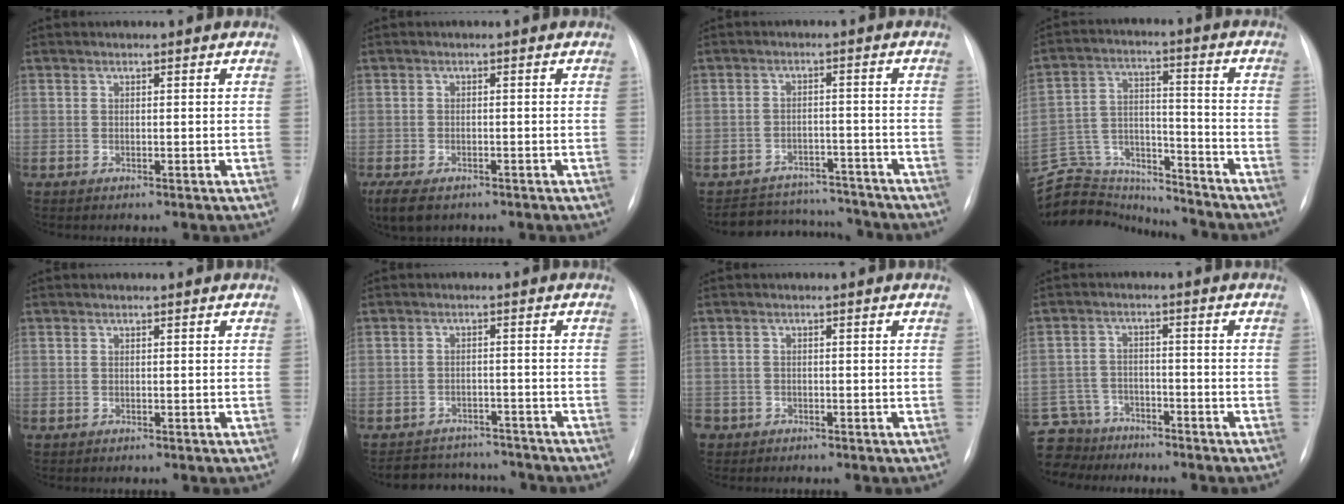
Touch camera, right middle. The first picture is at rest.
{"total": 7.3, "force": [-5.0, 3.6, 4.0], "torque": [-0.083, -0.014, -0.077]}
{"total": 10.9, "force": [-10.3, 3.4, 1.0], "torque": [-0.008, 0.018, -0.139]}
{"total": 19.5, "force": [-18.6, 4.6, 3.5], "torque": [-0.088, 0.040, -0.289]}
{"total": 0.0}
{"total": 9.0, "force": [-8.3, 3.3, 1.1], "torque": [-0.013, 0.014, -0.109]}
{"total": 3.5, "force": [-2.3, 2.5, 0.4], "torque": [-0.009, 0.004, -0.044]}
{"total": 9.5, "force": [-8.4, 4.4, 0.5], "torque": [-0.023, 0.012, -0.145]}